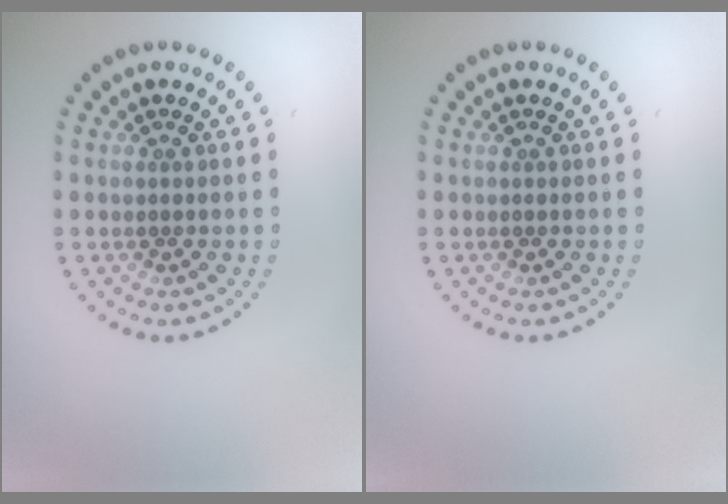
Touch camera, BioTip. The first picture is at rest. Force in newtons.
{"total": 0.0}